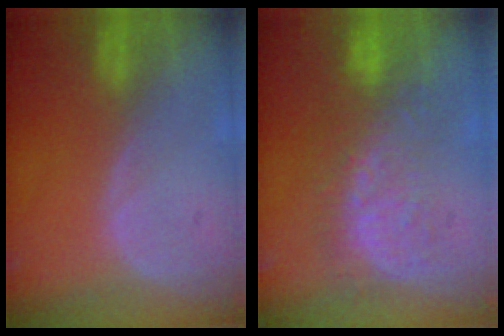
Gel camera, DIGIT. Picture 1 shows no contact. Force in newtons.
{"total": 8.7, "press": 8.3, "slide": 2.5}